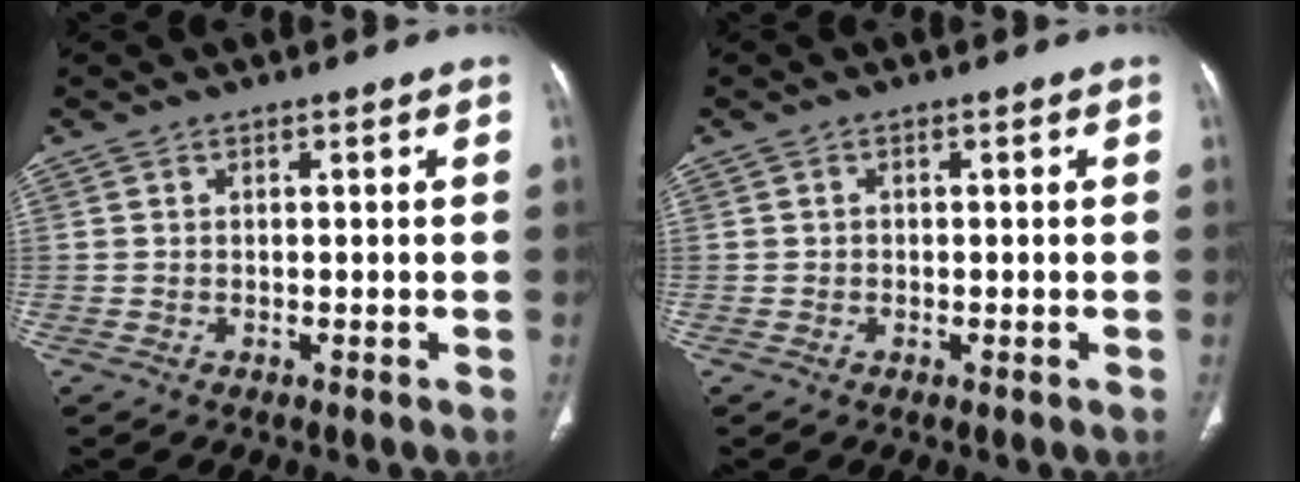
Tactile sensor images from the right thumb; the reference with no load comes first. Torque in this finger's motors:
{"motor_torque": [-0.35, 0.02, 0.01, 0.24, -0.02]}